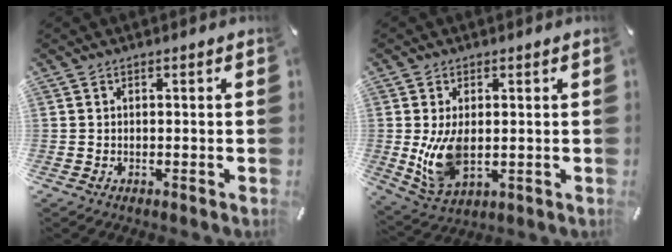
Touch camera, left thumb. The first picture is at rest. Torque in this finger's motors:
{"motor_torque": [0.29, 1.23, 0.27, -0.01, 0.13]}